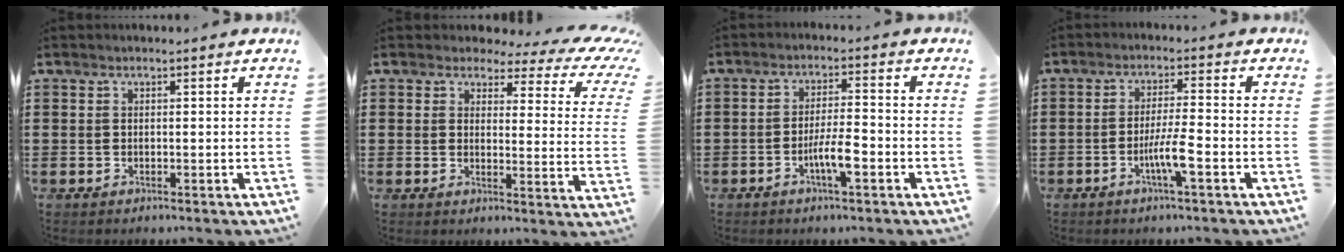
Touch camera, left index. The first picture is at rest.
{"total": 3.8, "force": [2.5, 1.9, 2.1], "torque": [-0.048, -0.011, 0.038]}
{"total": 5.1, "force": [-2.1, 1.0, 4.5], "torque": [-0.089, 0.001, -0.042]}
{"total": 5.1, "force": [-2.1, 0.2, 4.6], "torque": [-0.091, -0.008, -0.042]}